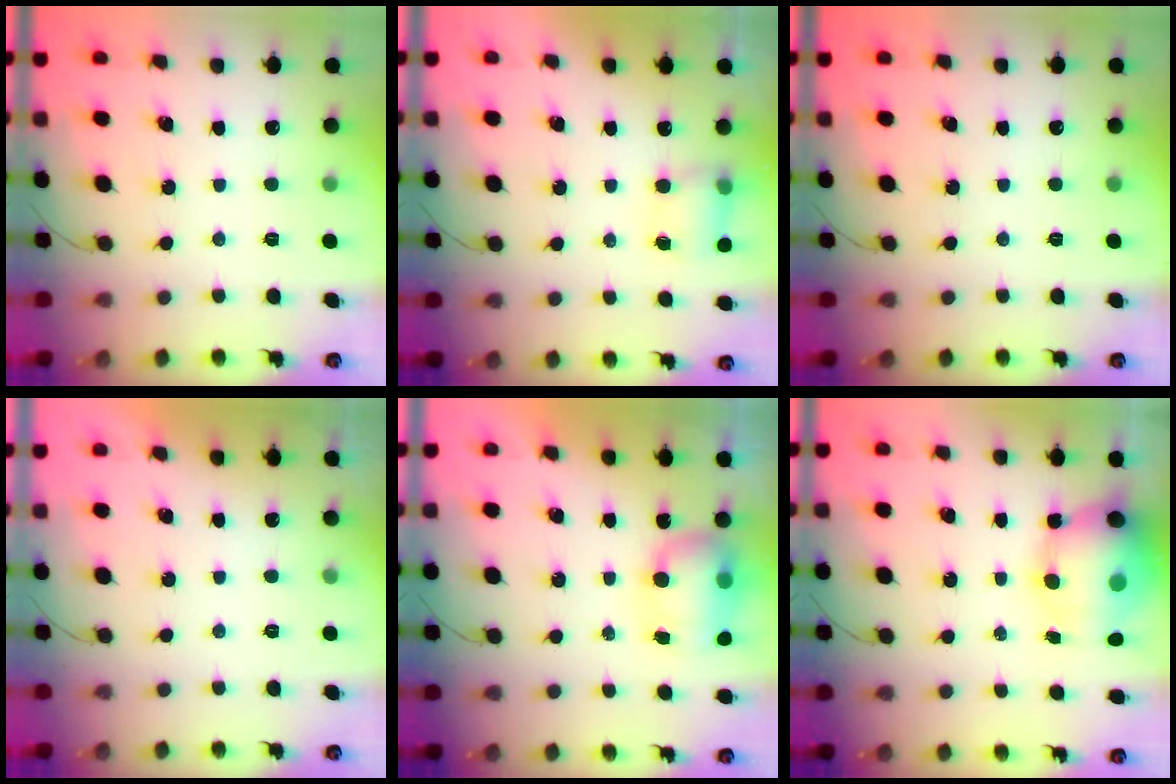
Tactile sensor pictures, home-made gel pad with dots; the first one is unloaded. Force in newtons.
{"total": 5.6, "press": 5.6, "slide": 0.6}
{"total": 0.0}
{"total": 0.0}
{"total": 10.7, "press": 9.1, "slide": 5.6}
{"total": 13.8, "press": 13.3, "slide": 3.6}